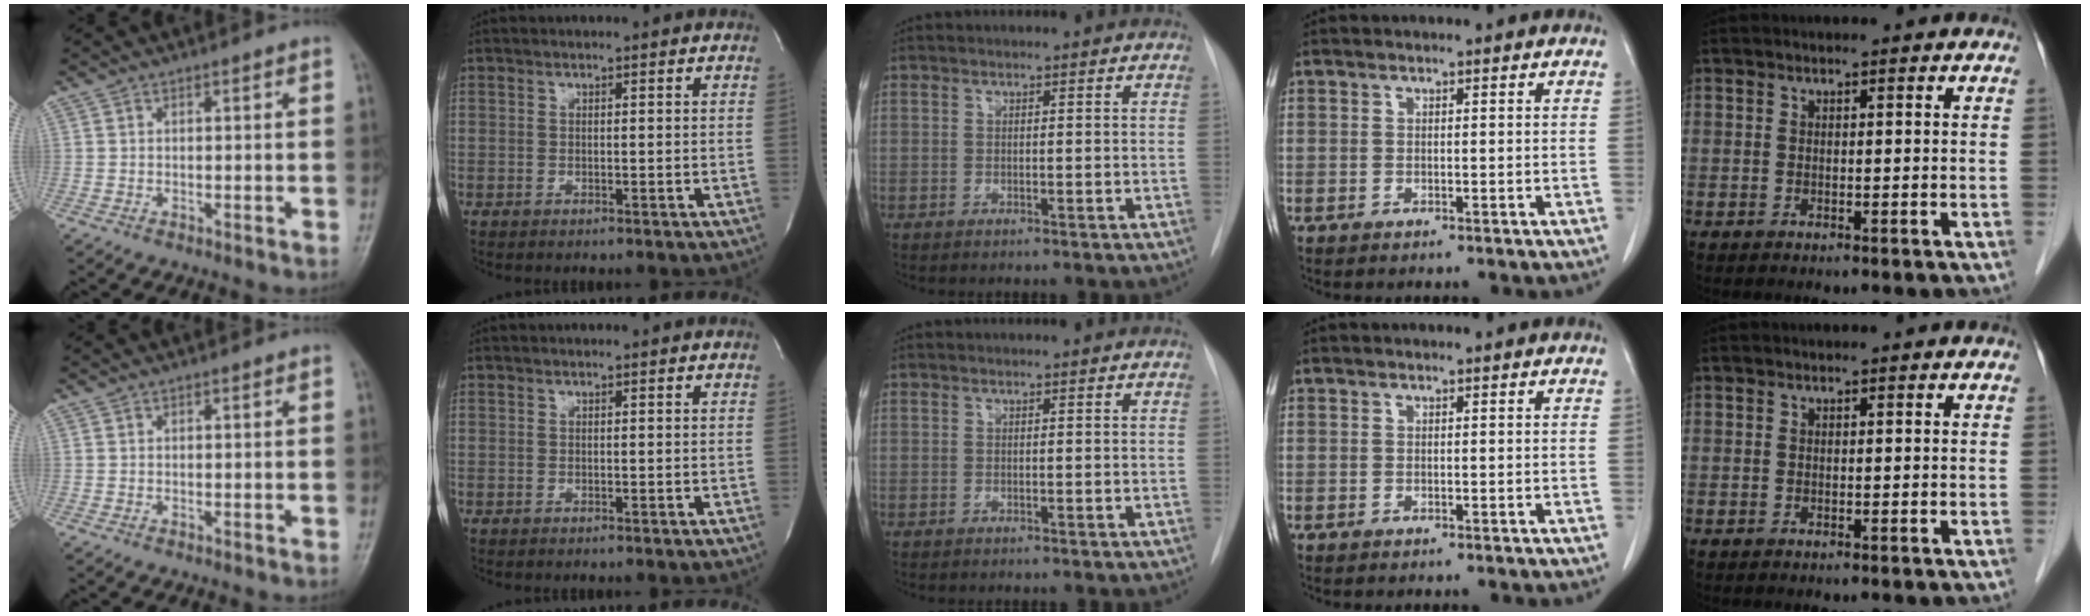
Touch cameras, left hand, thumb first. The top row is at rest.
{}